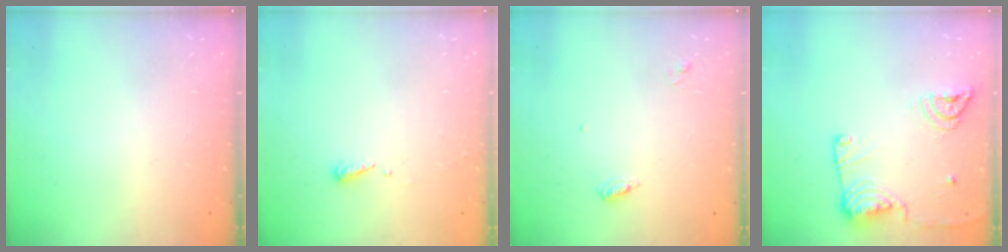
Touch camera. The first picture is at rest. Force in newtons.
{"total": 5.3, "press": 5.3, "slide": 0.5}
{"total": 4.0, "press": 4.0, "slide": 0.4}
{"total": 13.5, "press": 13.4, "slide": 1.7}